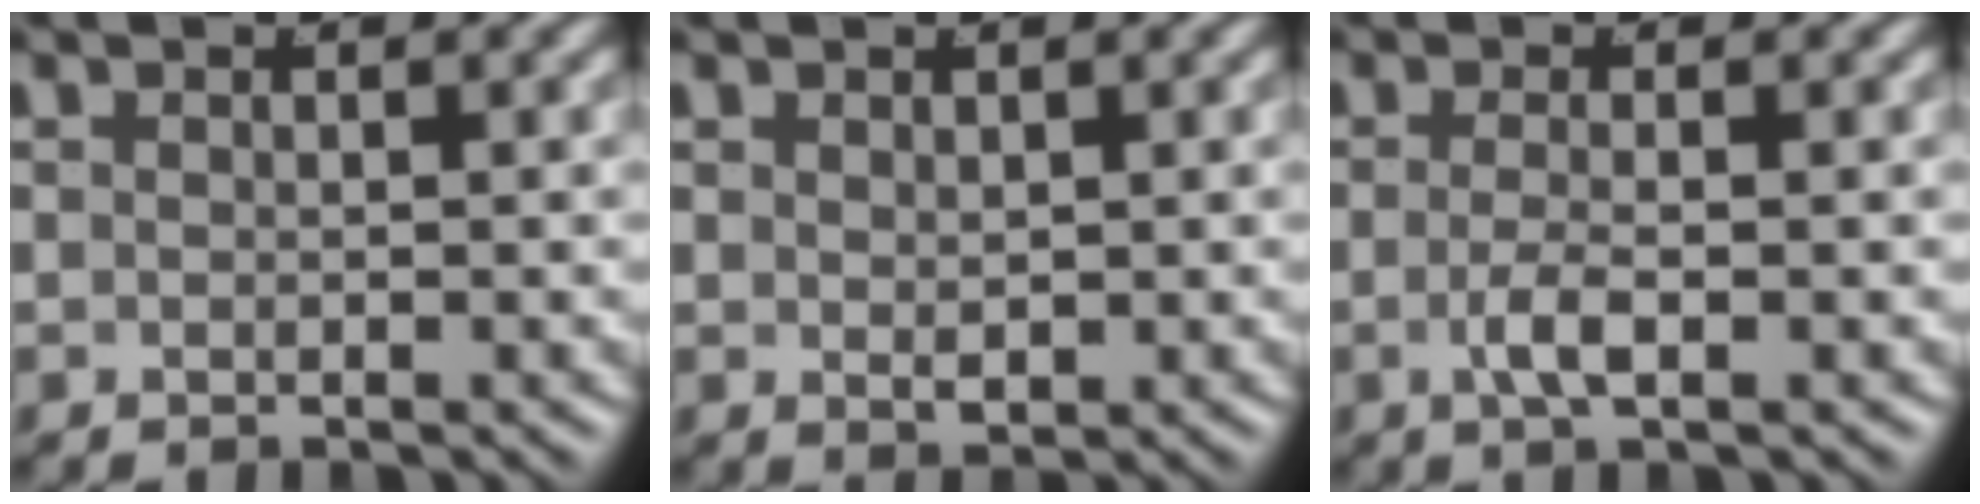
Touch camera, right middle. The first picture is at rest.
{"total": 0.9, "force": [0.3, 0.1, 0.8], "torque": [-0.007, -0.010, 0.017]}
{"total": 2.0, "force": [-0.9, -0.1, 1.8], "torque": [-0.035, -0.013, -0.011]}